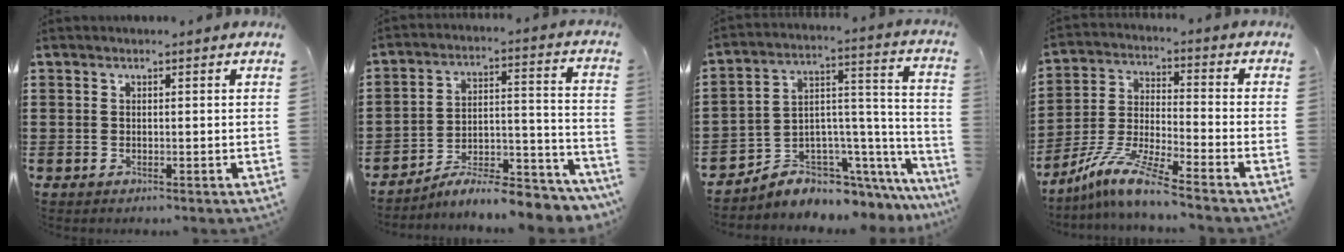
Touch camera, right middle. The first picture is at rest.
{"total": 7.9, "force": [-7.4, 0.8, 2.8], "torque": [-0.030, 0.012, -0.140]}
{"total": 4.9, "force": [-4.1, 2.7, 0.3], "torque": [-0.015, -0.014, -0.076]}
{"total": 9.2, "force": [-7.7, -0.1, 4.9], "torque": [-0.115, -0.006, -0.159]}